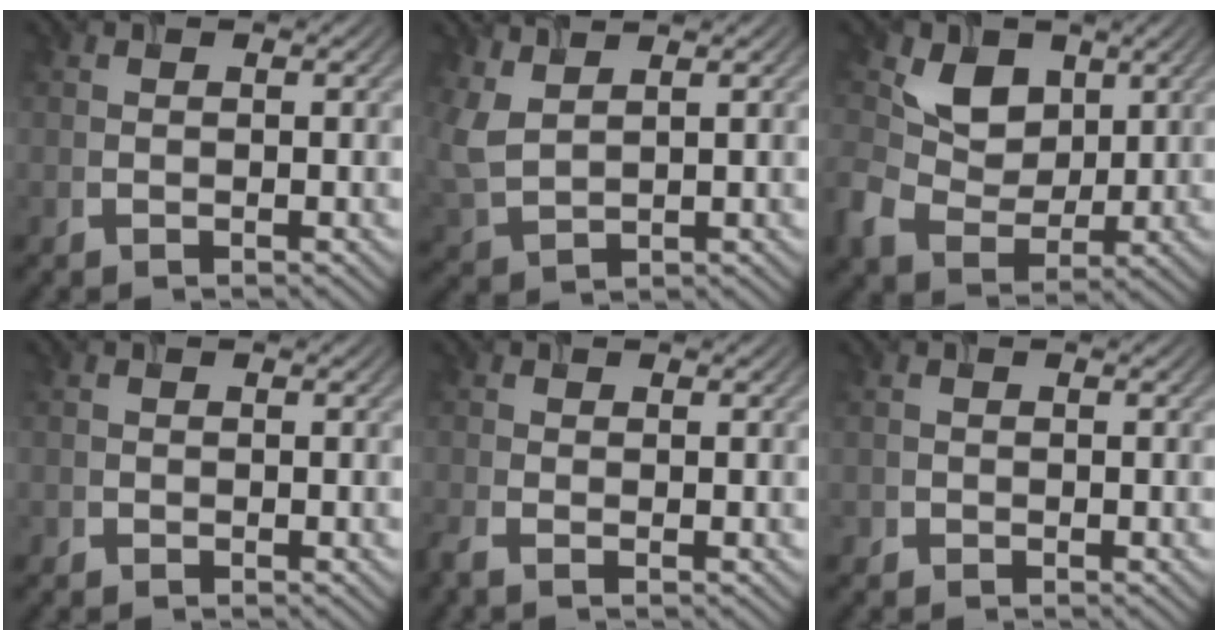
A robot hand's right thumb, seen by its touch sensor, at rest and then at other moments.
{"total": 4.9, "force": [2.7, 2.3, 3.3], "torque": [-0.104, 0.002, 0.058]}
{"total": 6.9, "force": [1.8, 5.5, 3.7], "torque": [-0.096, -0.006, 0.025]}
{"total": 0.7, "force": [-0.3, 0.6, -0.1], "torque": [0.004, -0.004, -0.008]}
{"total": 1.5, "force": [-1.1, 0.4, 1.0], "torque": [-0.033, -0.007, -0.027]}
{"total": 0.8, "force": [-0.4, 0.7, 0.0], "torque": [0.005, -0.004, -0.010]}